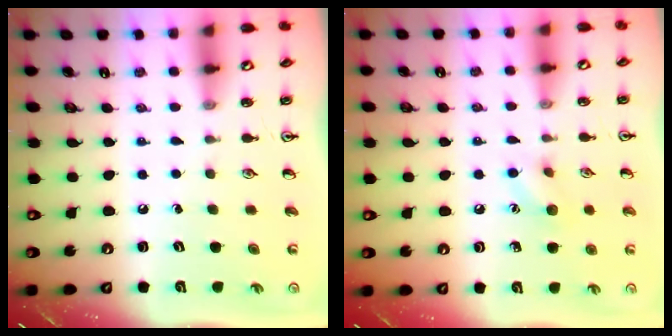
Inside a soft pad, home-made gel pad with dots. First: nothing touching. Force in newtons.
{"total": 7.4, "press": 7.2, "slide": 1.9}